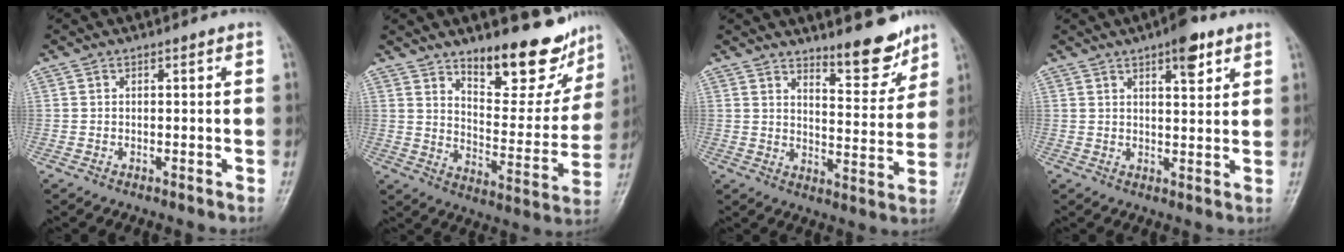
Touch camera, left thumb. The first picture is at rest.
{"total": 16.2, "force": [12.1, 6.2, 8.8], "torque": [-0.066, -0.090, 0.184]}
{"total": 8.9, "force": [7.1, 2.5, 4.6], "torque": [-0.044, -0.063, 0.113]}
{"total": 6.3, "force": [3.7, 2.2, 4.6], "torque": [-0.050, -0.015, 0.047]}